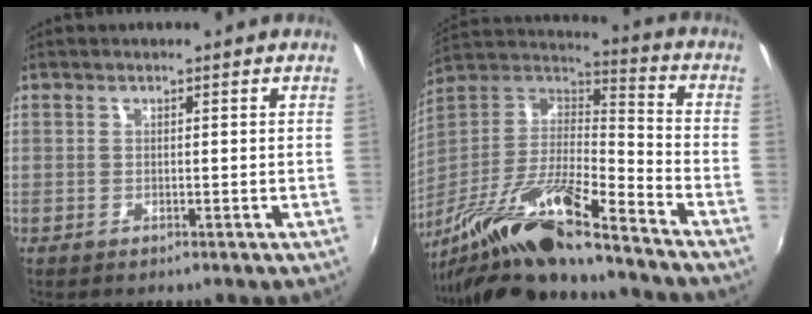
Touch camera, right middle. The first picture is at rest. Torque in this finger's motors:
{"motor_torque": [1.07, -1.07, 0.81, 0.21]}